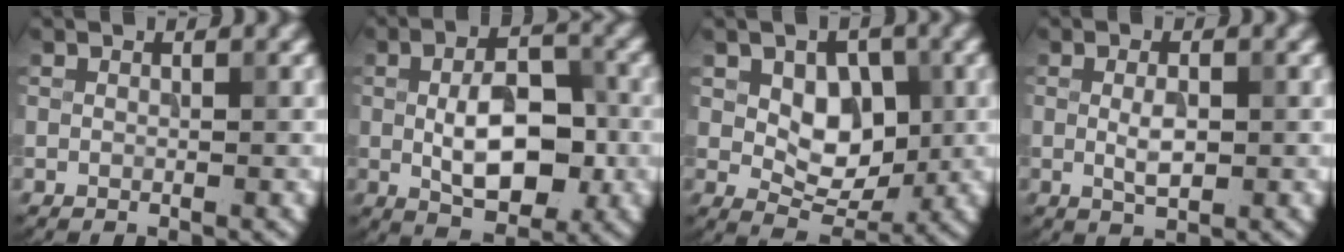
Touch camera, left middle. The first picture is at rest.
{"total": 7.1, "force": [-0.4, 3.8, 6.0], "torque": [-0.103, -0.002, -0.006]}
{"total": 5.1, "force": [0.5, 3.4, 3.7], "torque": [-0.052, -0.006, 0.013]}
{"total": 2.2, "force": [0.0, 1.0, 2.0], "torque": [-0.041, -0.004, 0.001]}